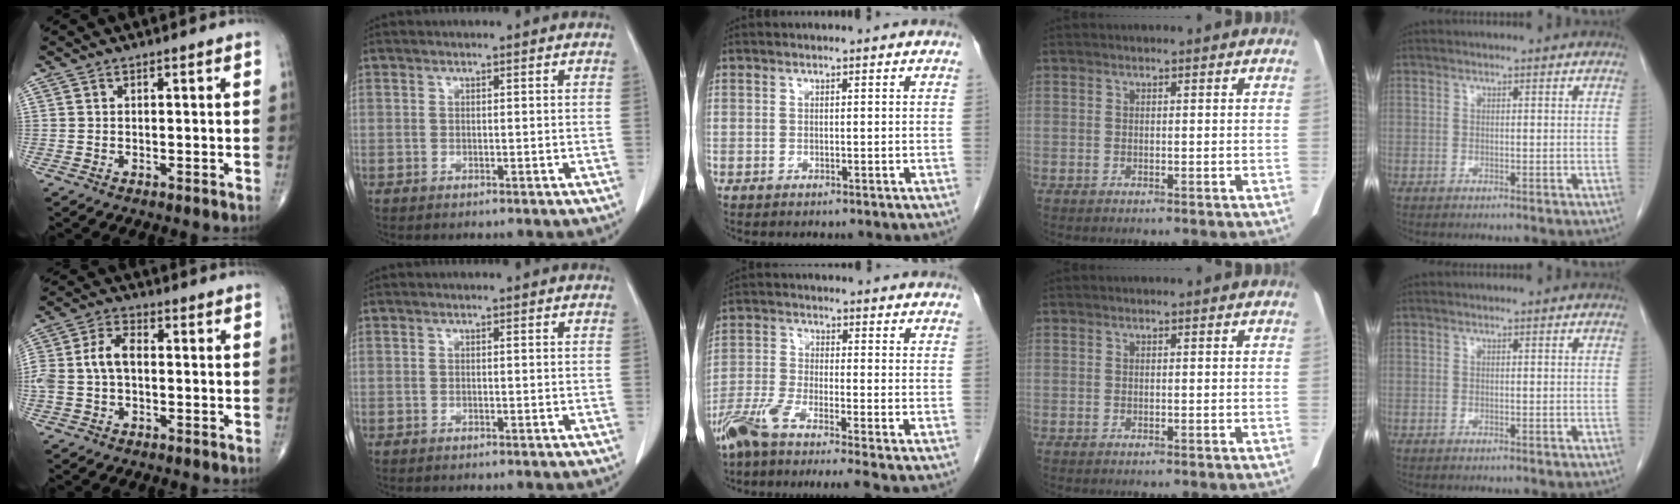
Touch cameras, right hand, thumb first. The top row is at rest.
{"thumb": {"total": 7.5, "force": [-0.3, 4.6, 5.9], "torque": [-0.133, 0.025, -0.010]}, "middle": {"total": 8.4, "force": [-6.9, -1.1, 4.8], "torque": [-0.090, -0.025, -0.122]}}